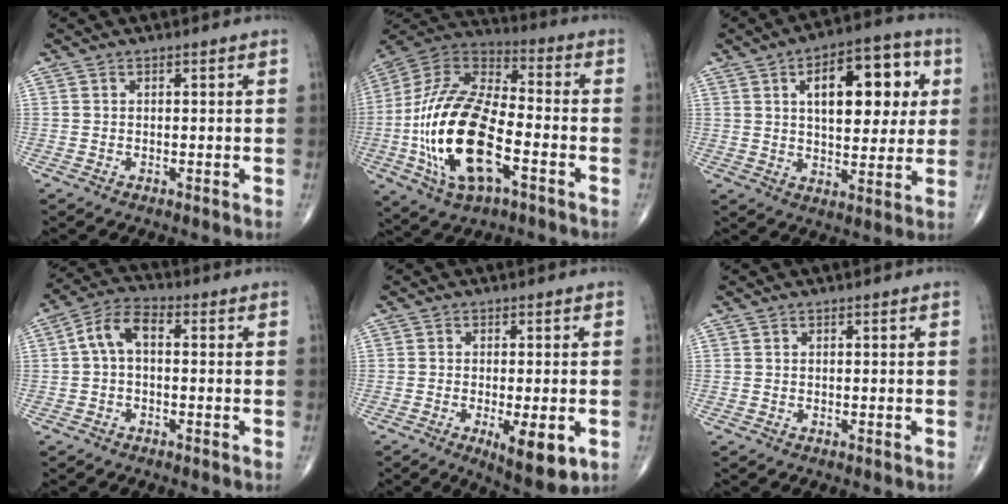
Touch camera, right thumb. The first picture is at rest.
{"total": 23.6, "force": [-6.1, 11.0, 20.0], "torque": [-0.408, 0.023, -0.107]}
{"total": 17.1, "force": [4.7, 8.5, 14.1], "torque": [-0.159, 0.003, 0.066]}
{"total": 6.6, "force": [0.2, 3.7, 5.4], "torque": [-0.101, 0.026, -0.007]}
{"total": 8.4, "force": [-2.7, 2.6, 7.5], "torque": [-0.106, -0.017, -0.036]}
{"total": 0.0}